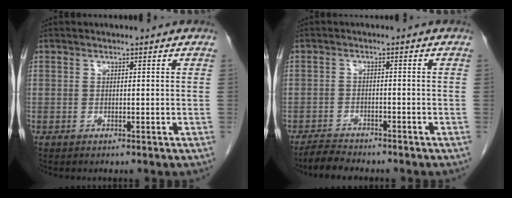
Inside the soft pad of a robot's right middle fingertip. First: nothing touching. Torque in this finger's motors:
{"motor_torque": [0.42, -0.33, 0.15, 0.04]}